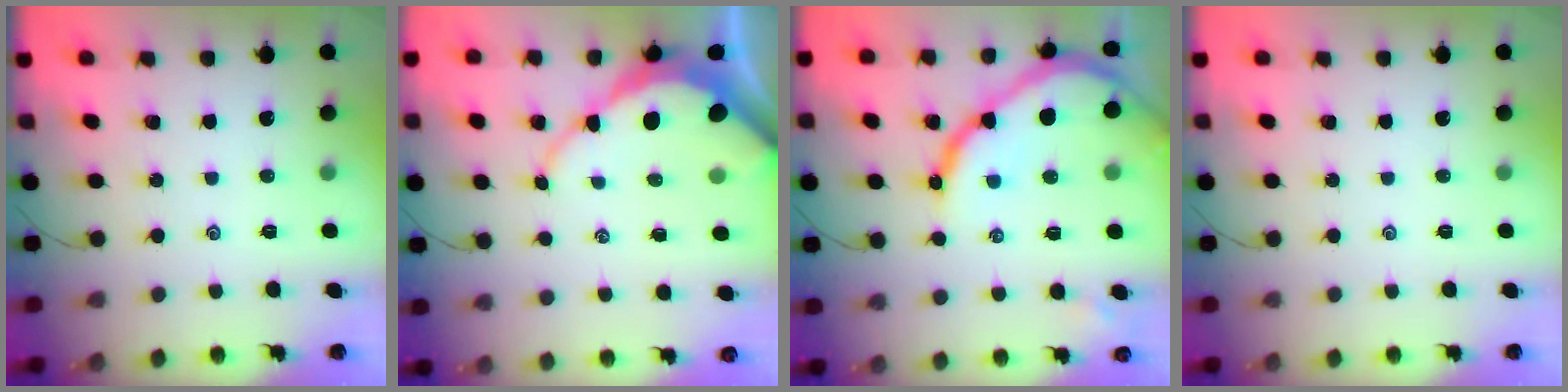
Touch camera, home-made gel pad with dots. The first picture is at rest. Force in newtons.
{"total": 10.0, "press": 10.0, "slide": 1.1}
{"total": 15.4, "press": 15.3, "slide": 1.4}
{"total": 0.0}